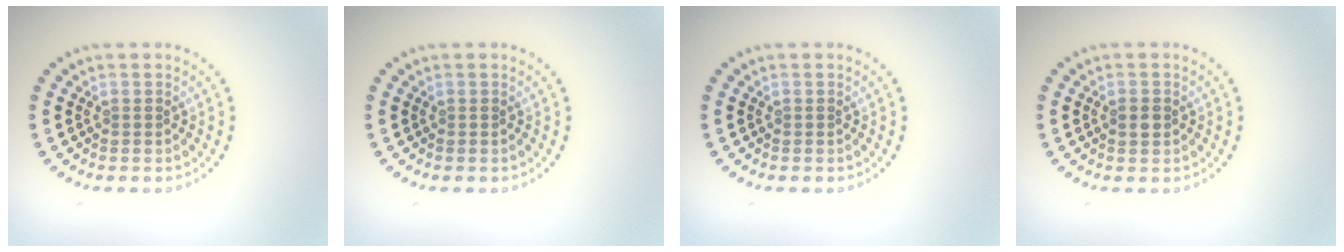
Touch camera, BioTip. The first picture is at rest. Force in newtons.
{"total": 0.0}
{"total": 0.0}
{"total": 1.5, "press": 1.5, "slide": 0.1}